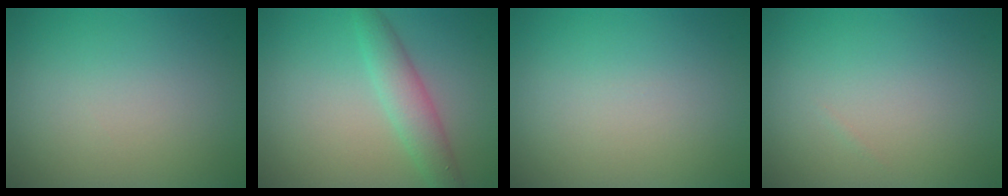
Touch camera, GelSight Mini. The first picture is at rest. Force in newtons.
{"total": 3.2, "press": 3.2, "slide": 0.0}
{"total": 0.0}
{"total": 0.0}